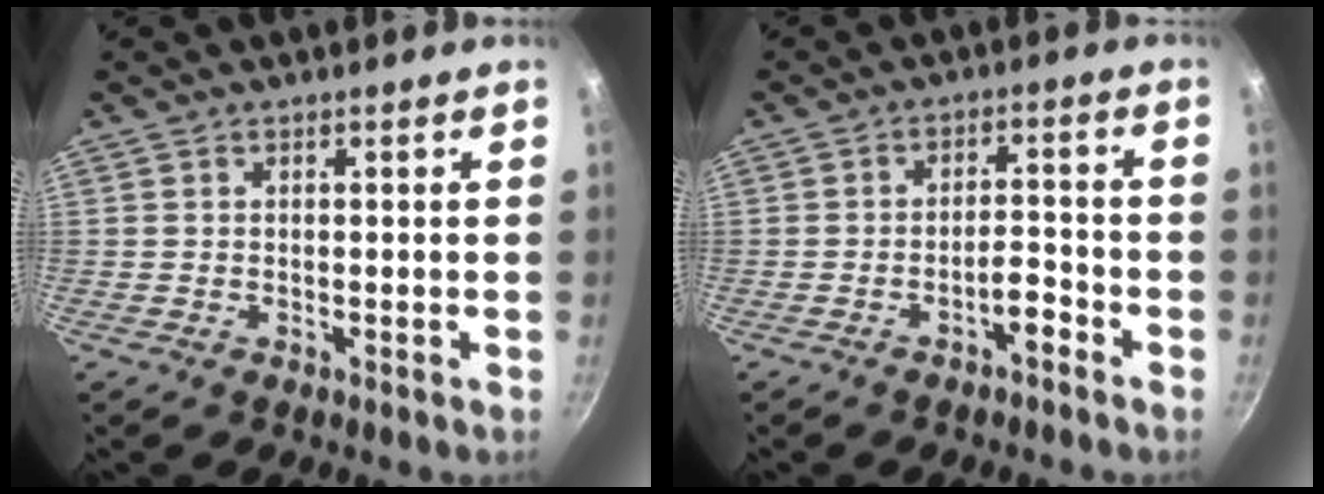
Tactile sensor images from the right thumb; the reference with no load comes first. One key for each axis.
{"total": 4.1, "fx": -2.6, "fy": 1.4, "fz": 2.8, "tx": -0.038, "ty": 0.031, "tz": -0.039}